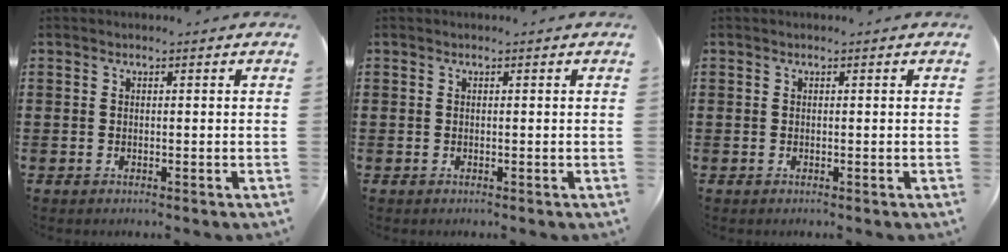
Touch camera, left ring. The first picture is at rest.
{"total": 0.0}
{"total": 0.0}